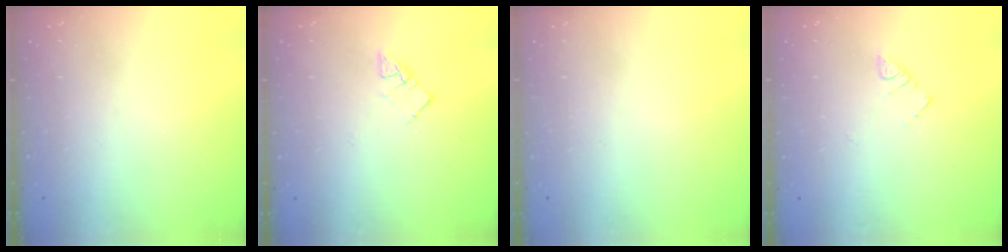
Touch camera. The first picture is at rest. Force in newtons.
{"total": 4.5, "press": 4.5, "slide": 0.4}
{"total": 1.8, "press": 1.8, "slide": 0.1}
{"total": 3.0, "press": 2.9, "slide": 0.4}